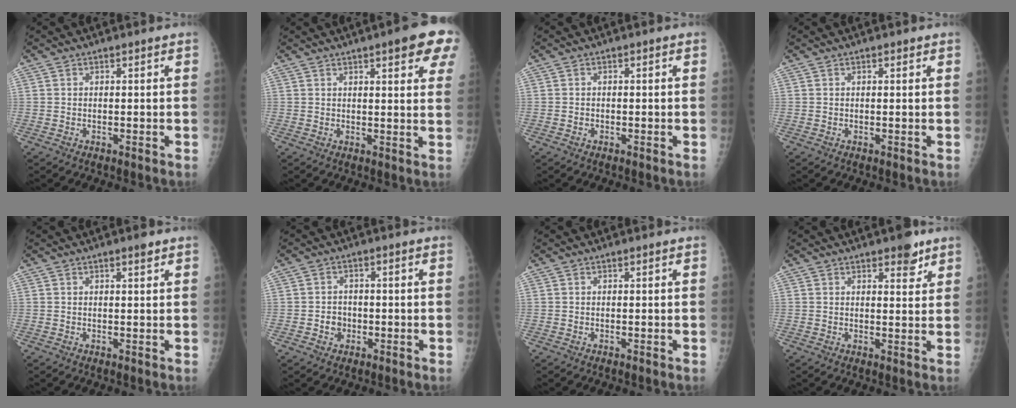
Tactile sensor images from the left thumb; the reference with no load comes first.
{"total": 10.0, "force": [5.3, 2.3, 8.2], "torque": [-0.072, -0.013, 0.059]}
{"total": 0.7, "force": [-0.4, 0.5, 0.0], "torque": [0.004, 0.005, -0.008]}
{"total": 0.5, "force": [0.3, 0.3, 0.4], "torque": [-0.004, -0.001, 0.003]}
{"total": 1.4, "force": [1.0, 0.3, 1.0], "torque": [-0.012, -0.004, 0.014]}
{"total": 2.9, "force": [-1.0, 2.6, 0.9], "torque": [0.005, 0.008, -0.018]}
{"total": 0.0}
{"total": 4.2, "force": [2.8, 1.8, 2.5], "torque": [-0.015, -0.015, 0.036]}